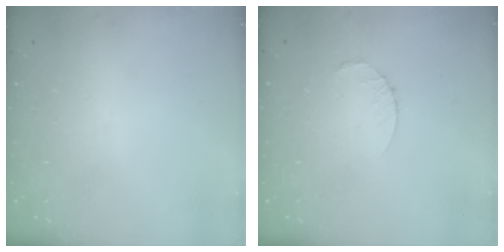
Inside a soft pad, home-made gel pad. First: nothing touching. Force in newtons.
{"total": 2.5, "press": 2.5, "slide": 0.3}